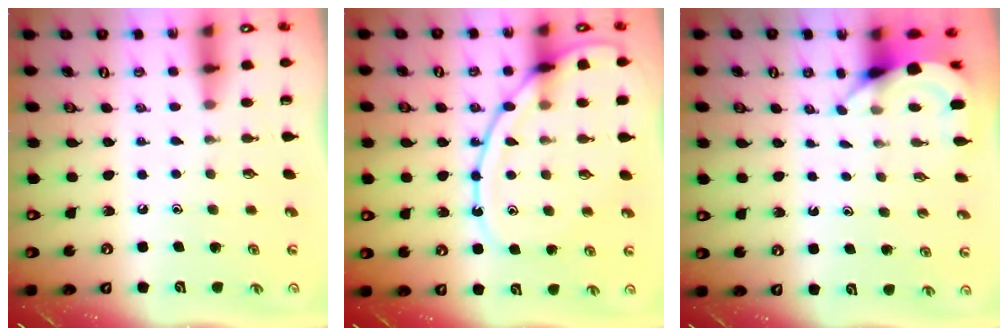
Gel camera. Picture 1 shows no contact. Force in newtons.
{"total": 13.0, "press": 12.9, "slide": 1.1}
{"total": 3.7, "press": 3.7, "slide": 0.3}